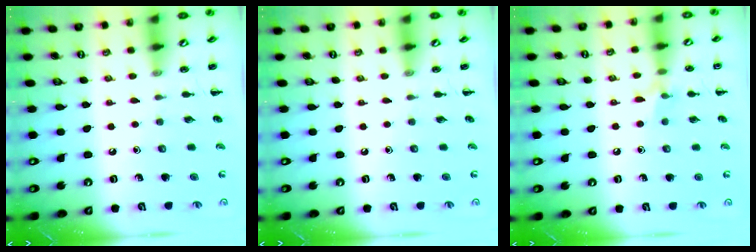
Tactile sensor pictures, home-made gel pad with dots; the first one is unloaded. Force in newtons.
{"total": 0.0}
{"total": 6.3, "press": 6.0, "slide": 2.1}